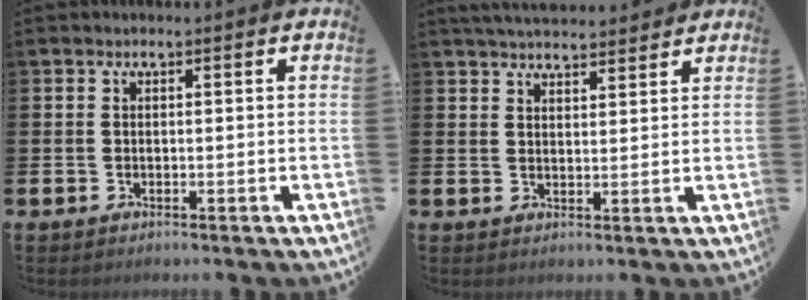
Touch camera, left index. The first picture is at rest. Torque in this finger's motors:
{"motor_torque": [1.02, -1.12, 0.45, 0.09]}